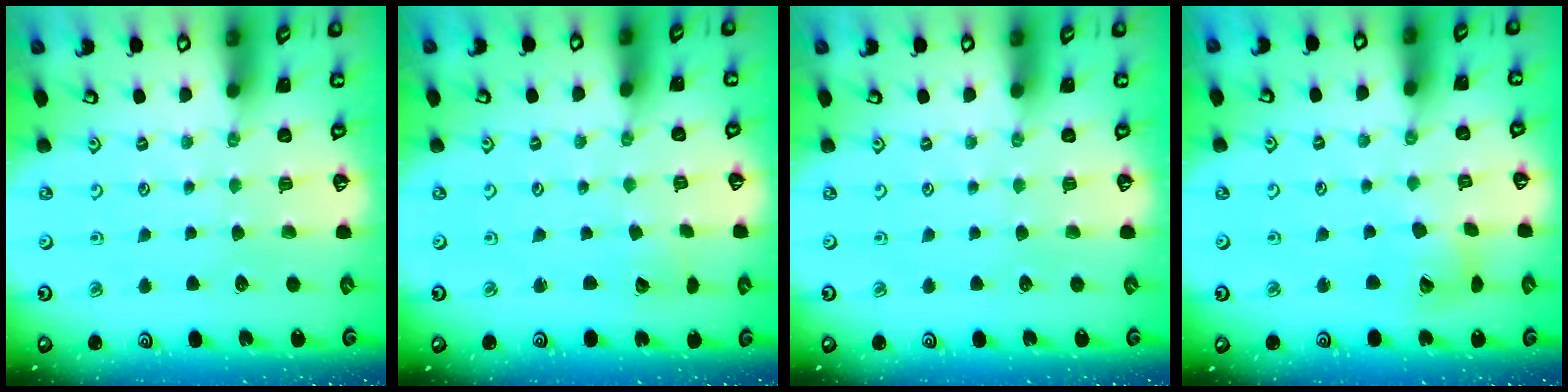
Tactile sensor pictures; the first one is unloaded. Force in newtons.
{"total": 1.2, "press": 1.2, "slide": 0.0}
{"total": 0.0}
{"total": 8.5, "press": 8.4, "slide": 1.2}